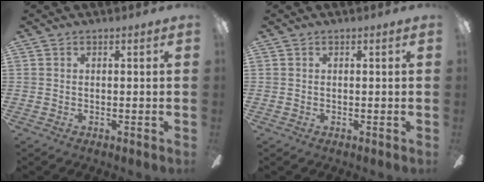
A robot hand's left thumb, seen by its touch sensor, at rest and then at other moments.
{"total": 0.0}